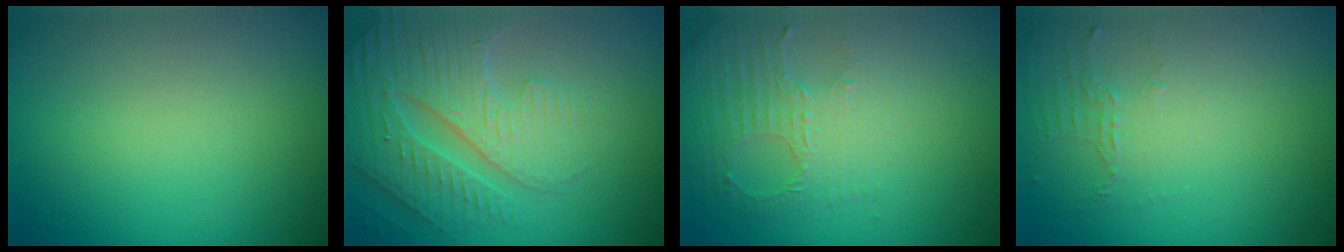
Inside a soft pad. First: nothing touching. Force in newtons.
{"total": 4.7, "press": 4.6, "slide": 1.1}
{"total": 2.8, "press": 2.5, "slide": 1.3}
{"total": 2.0, "press": 1.5, "slide": 1.4}